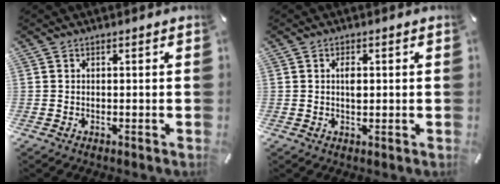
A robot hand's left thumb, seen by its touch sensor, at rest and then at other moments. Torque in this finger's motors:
{"motor_torque": [0.46, 0.38, 0.23, -0.06, 0.00]}